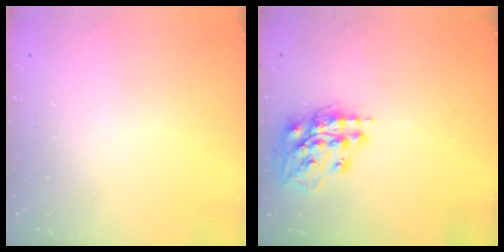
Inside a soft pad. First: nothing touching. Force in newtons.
{"total": 15.4, "press": 15.3, "slide": 1.9}